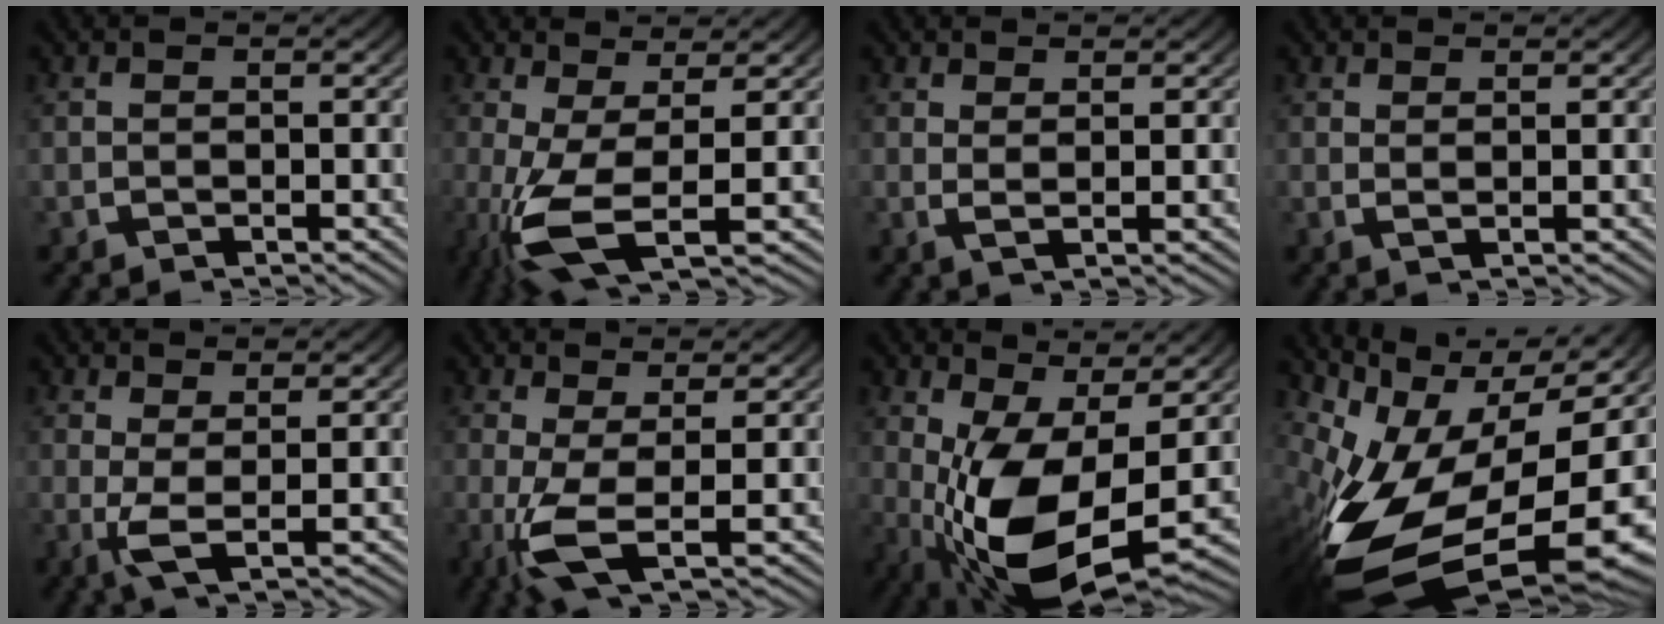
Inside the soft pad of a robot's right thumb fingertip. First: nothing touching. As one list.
[{"total": 8.7, "force": [-1.6, 4.0, 7.5], "torque": [-0.166, -0.038, -0.009]}, {"total": 1.7, "force": [1.0, 0.1, 1.4], "torque": [-0.028, -0.008, 0.023]}, {"total": 1.1, "force": [0.8, 0.0, 0.7], "torque": [-0.015, -0.006, 0.019]}, {"total": 3.4, "force": [0.5, 1.0, 3.2], "torque": [-0.071, -0.018, 0.017]}, {"total": 6.5, "force": [-0.9, 2.7, 5.8], "torque": [-0.132, -0.033, -0.002]}, {"total": 12.3, "force": [-1.2, 6.4, 10.4], "torque": [-0.202, -0.058, 0.012]}, {"total": 21.5, "force": [-3.7, 12.3, 17.2], "torque": [-0.336, -0.078, -0.010]}]